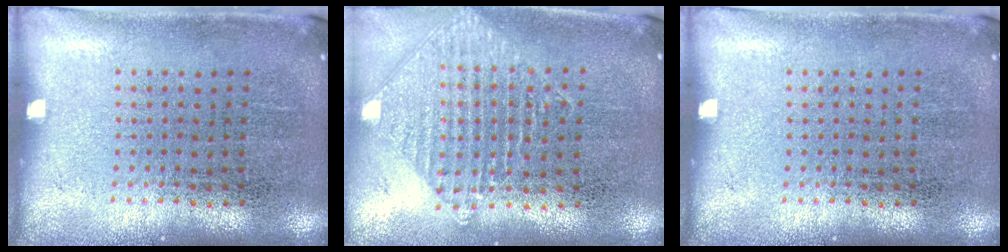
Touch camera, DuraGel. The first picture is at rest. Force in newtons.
{"total": 1.0, "press": 1.0, "slide": 0.1}
{"total": 0.0}